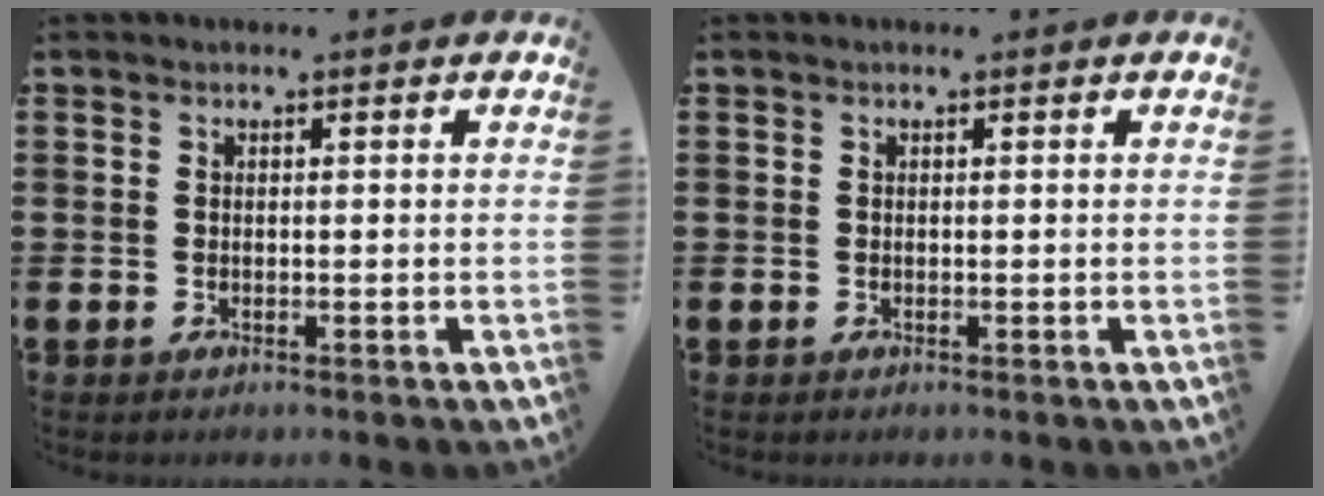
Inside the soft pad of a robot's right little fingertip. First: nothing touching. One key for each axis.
{"total": 0.0}